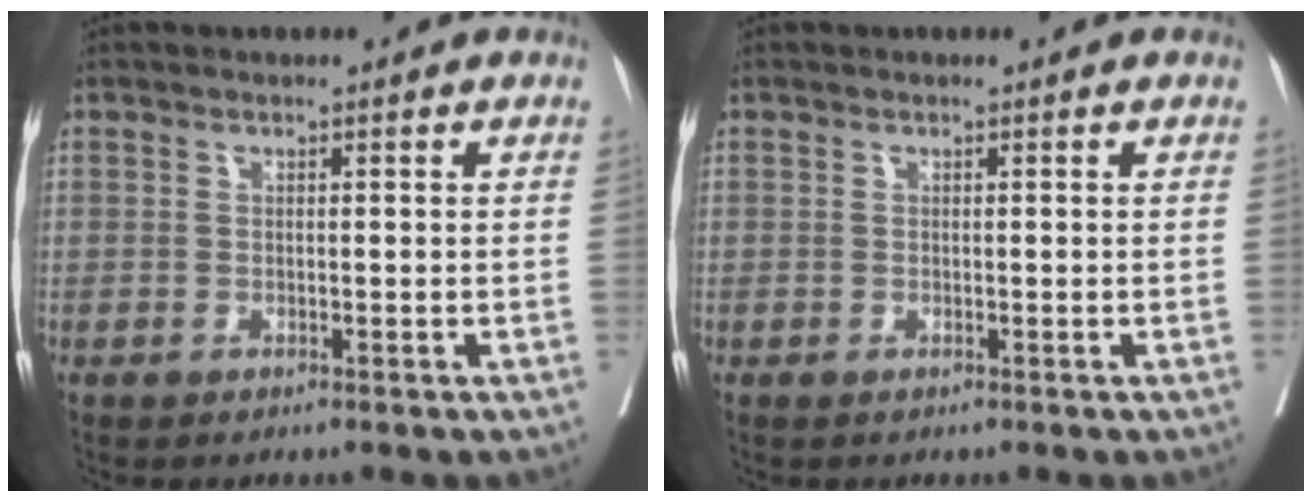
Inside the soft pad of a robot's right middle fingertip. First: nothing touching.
{"total": 0.0}